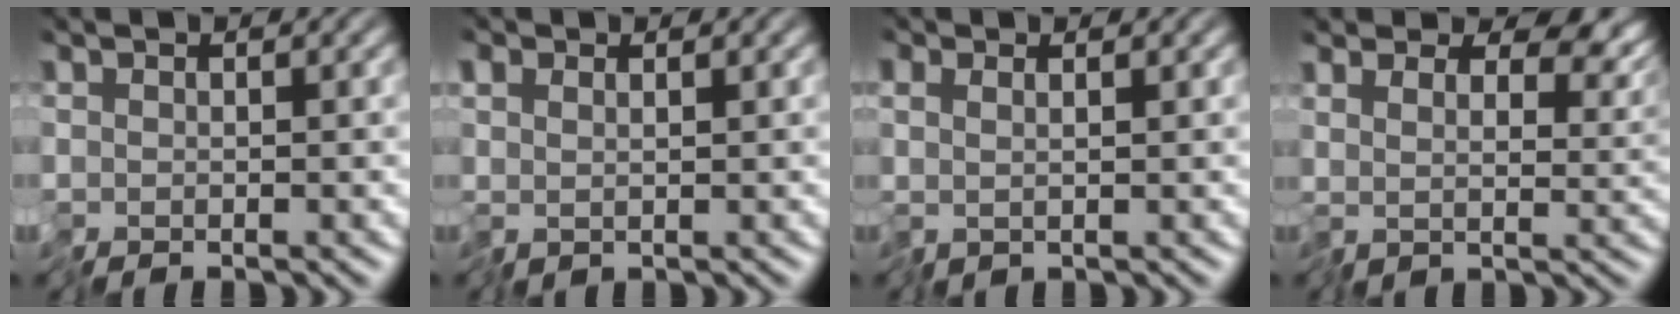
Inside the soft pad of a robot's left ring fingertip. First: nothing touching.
{"total": 0.7, "force": [0.6, 0.3, 0.3], "torque": [-0.010, 0.003, 0.011]}
{"total": 0.7, "force": [0.5, 0.1, 0.5], "torque": [-0.013, 0.002, 0.011]}
{"total": 6.5, "force": [4.3, 3.1, 3.8], "torque": [-0.071, 0.005, 0.077]}